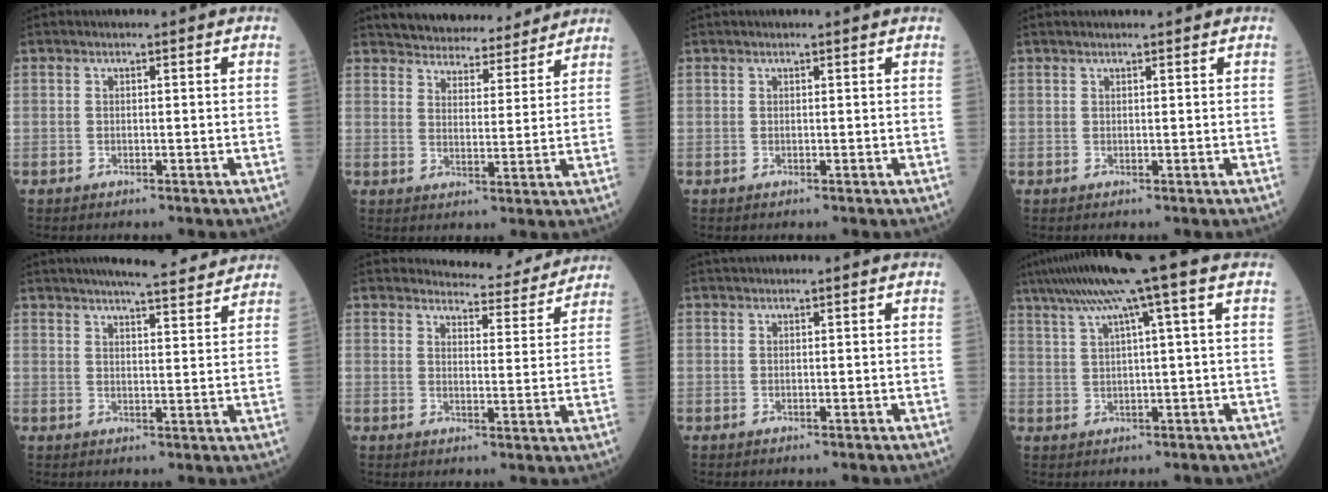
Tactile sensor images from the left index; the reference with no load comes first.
{"total": 14.6, "force": [13.7, 3.8, 3.3], "torque": [-0.032, 0.009, 0.181]}
{"total": 0.7, "force": [0.7, -0.1, 0.3], "torque": [-0.006, 0.007, 0.013]}
{"total": 2.4, "force": [2.1, 0.2, 1.3], "torque": [-0.012, 0.025, 0.032]}
{"total": 12.9, "force": [11.5, 1.4, 5.7], "torque": [-0.079, 0.011, 0.145]}
{"total": 8.9, "force": [8.7, 1.4, 0.7], "torque": [-0.002, -0.014, 0.102]}
{"total": 0.6, "force": [0.4, 0.0, 0.5], "torque": [-0.011, 0.012, 0.012]}
{"total": 11.4, "force": [7.0, -1.3, 9.0], "torque": [-0.152, 0.039, 0.104]}